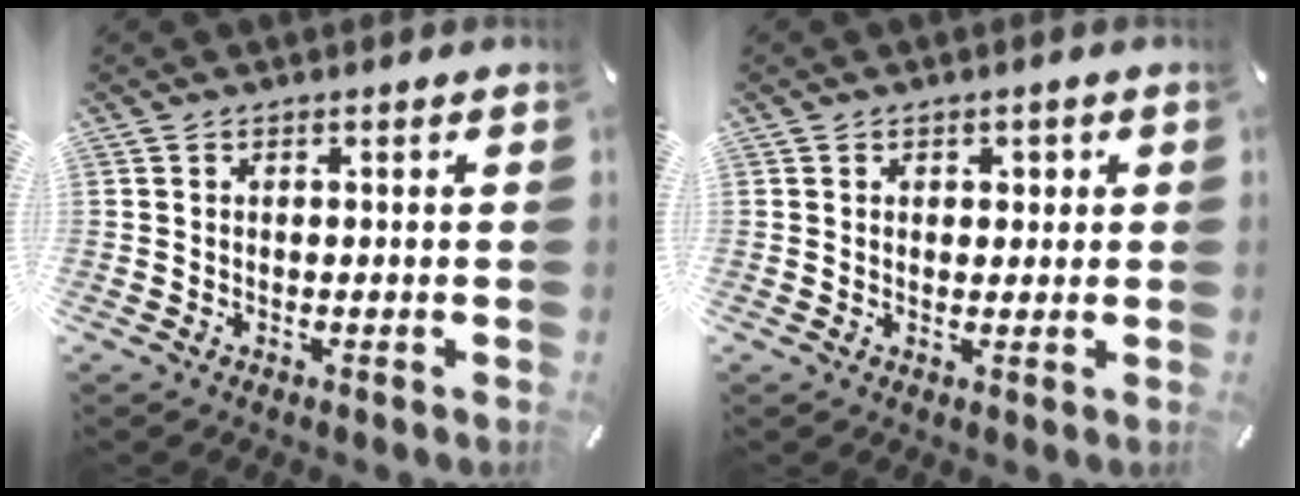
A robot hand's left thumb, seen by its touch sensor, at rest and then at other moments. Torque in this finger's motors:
{"motor_torque": [-0.07, -0.43, 0.02, -0.04, -0.01]}